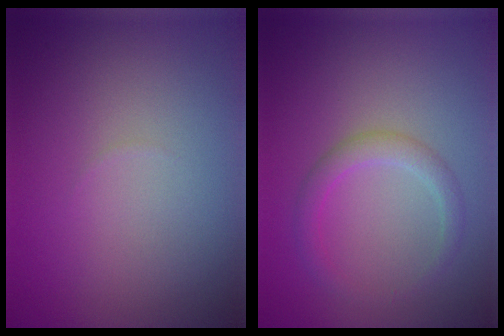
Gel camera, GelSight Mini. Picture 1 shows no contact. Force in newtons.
{"total": 2.1, "press": 2.1, "slide": 0.0}